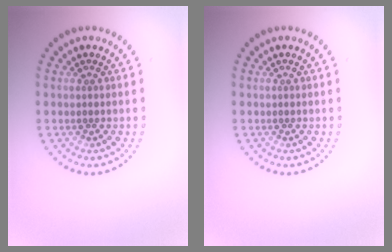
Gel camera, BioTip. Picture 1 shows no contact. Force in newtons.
{"total": 0.0}